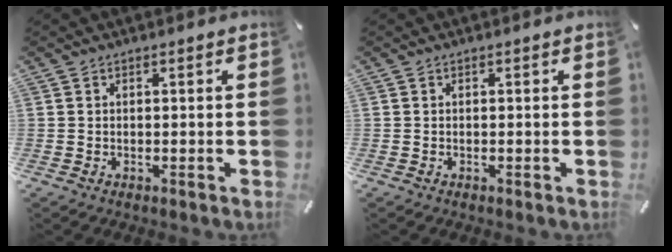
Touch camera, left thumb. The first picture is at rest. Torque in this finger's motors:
{"motor_torque": [0.00, 0.00, 0.00, 0.00, 0.00]}